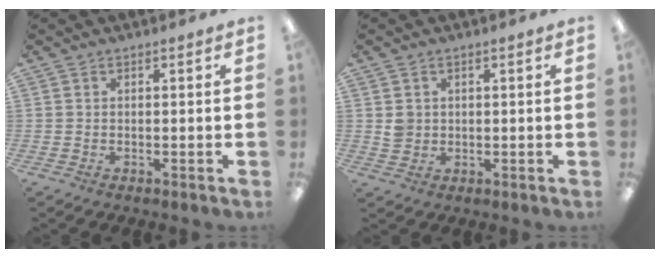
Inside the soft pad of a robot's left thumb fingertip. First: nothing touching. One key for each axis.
{"total": 2.7, "fx": 0.8, "fy": 2.5, "fz": 0.8, "tx": -0.011, "ty": 0.001, "tz": 0.012}